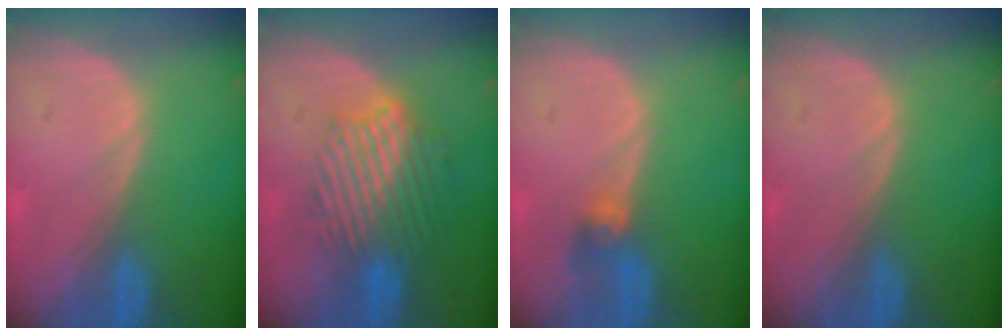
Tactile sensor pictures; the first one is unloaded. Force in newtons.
{"total": 9.1, "press": 8.5, "slide": 3.1}
{"total": 2.7, "press": 2.7, "slide": 0.3}
{"total": 0.0}